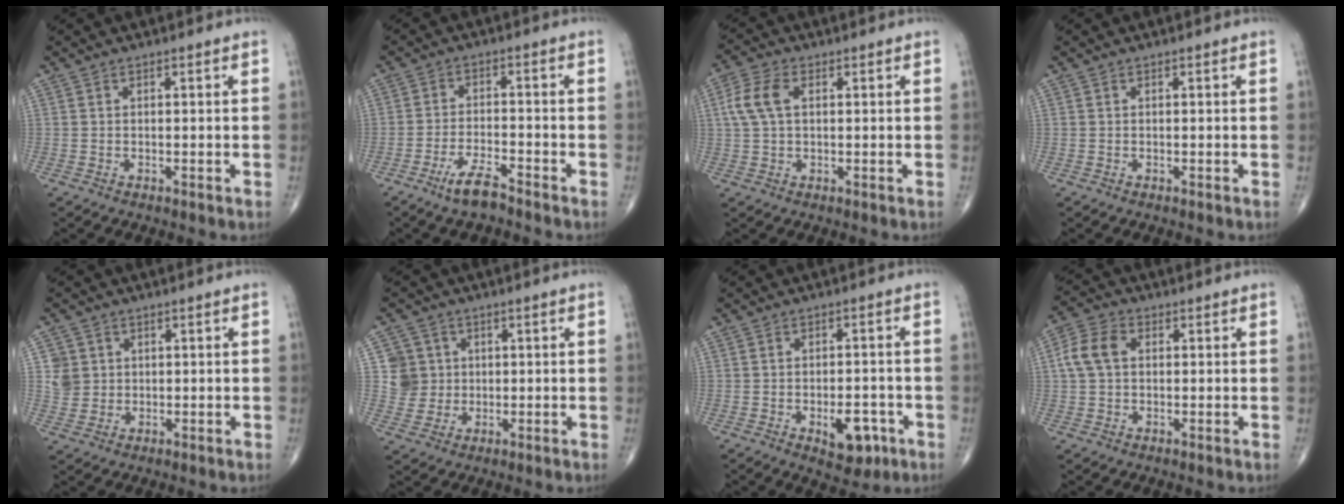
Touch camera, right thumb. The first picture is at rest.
{"total": 5.5, "force": [-4.2, 1.1, 3.3], "torque": [-0.067, 0.016, -0.081]}
{"total": 6.3, "force": [1.4, 3.7, 5.0], "torque": [-0.119, 0.015, 0.025]}
{"total": 0.0}
{"total": 4.3, "force": [1.1, 4.1, 0.9], "torque": [0.004, -0.003, 0.023]}
{"total": 5.9, "force": [1.1, 5.8, 0.6], "torque": [0.021, 0.001, 0.019]}
{"total": 7.2, "force": [-2.9, 3.9, 5.3], "torque": [-0.051, 0.012, -0.032]}
{"total": 6.7, "force": [1.0, 4.7, 4.6], "torque": [-0.096, 0.019, 0.015]}